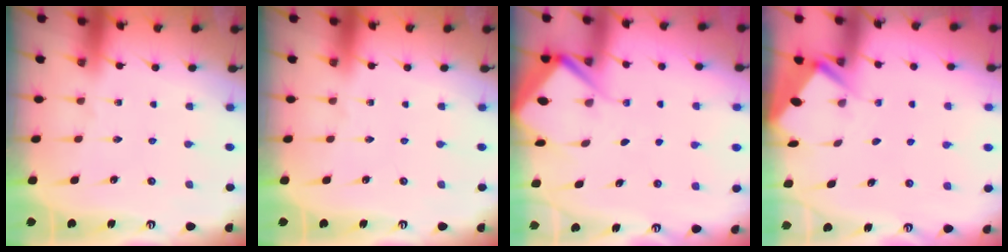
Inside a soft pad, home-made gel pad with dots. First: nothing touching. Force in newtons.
{"total": 0.0}
{"total": 4.6, "press": 4.6, "slide": 0.5}
{"total": 2.8, "press": 2.8, "slide": 0.3}